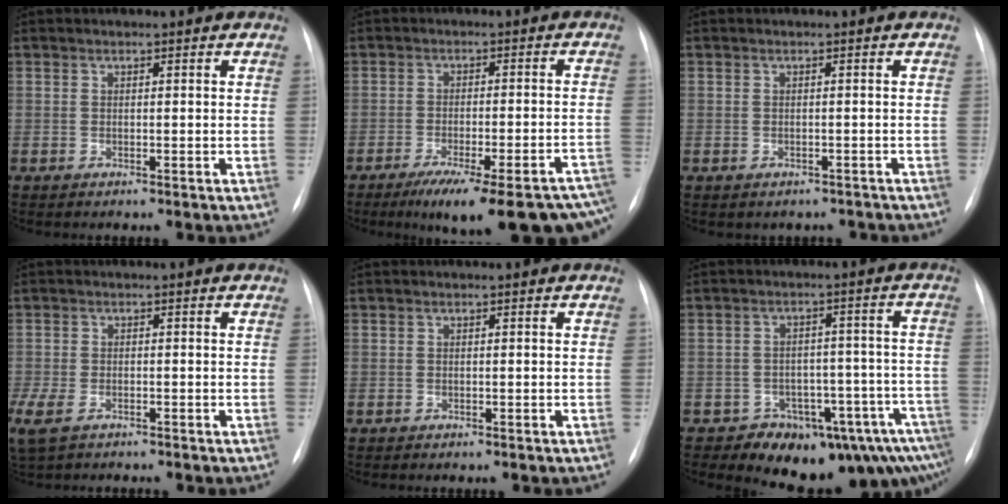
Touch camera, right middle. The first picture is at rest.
{"total": 21.8, "force": [-17.1, 3.2, 13.1], "torque": [-0.108, 0.001, -0.217]}
{"total": 2.7, "force": [-2.2, 1.5, 0.3], "torque": [-0.005, 0.011, -0.025]}
{"total": 7.5, "force": [-4.6, 3.7, 4.5], "torque": [-0.114, -0.019, -0.076]}
{"total": 0.0}
{"total": 12.4, "force": [-9.4, 6.0, 5.5], "torque": [-0.033, 0.056, -0.115]}